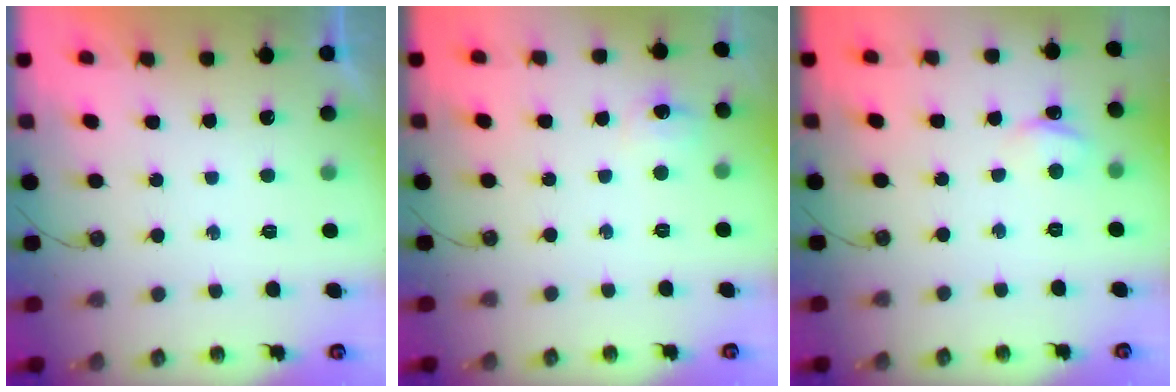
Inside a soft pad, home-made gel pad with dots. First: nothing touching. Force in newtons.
{"total": 7.4, "press": 7.3, "slide": 0.8}
{"total": 3.0, "press": 3.0, "slide": 0.4}